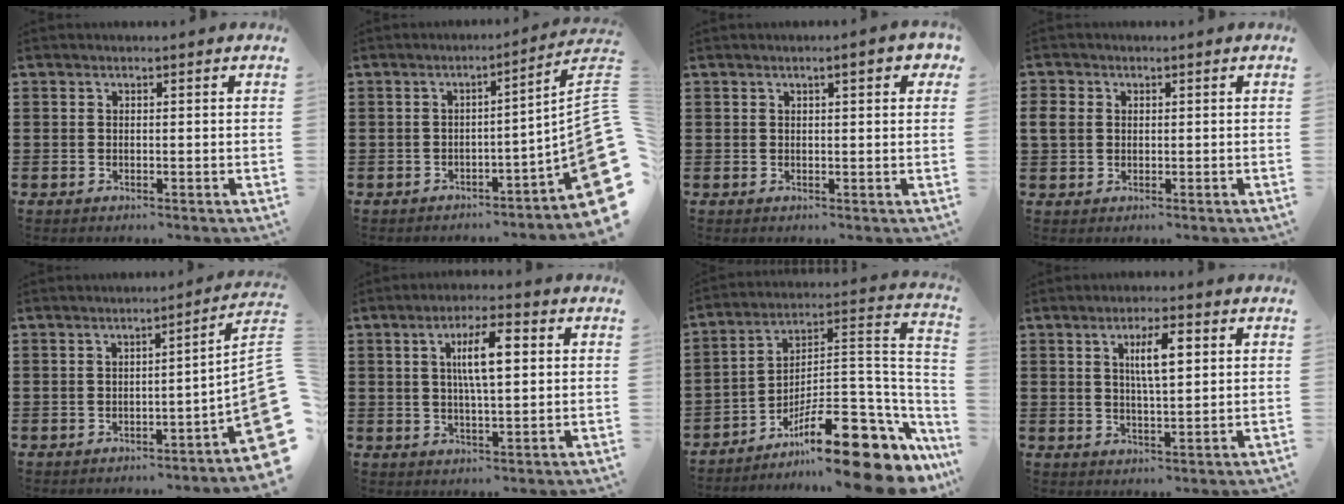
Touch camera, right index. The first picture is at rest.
{"total": 7.4, "force": [-1.7, 1.4, 7.1], "torque": [-0.094, -0.028, -0.031]}
{"total": 2.7, "force": [1.1, 0.5, 2.4], "torque": [-0.040, 0.002, 0.015]}
{"total": 2.5, "force": [0.4, 2.2, 1.1], "torque": [-0.036, 0.005, 0.002]}
{"total": 4.9, "force": [-1.9, 0.2, 4.6], "torque": [-0.069, -0.027, -0.035]}
{"total": 7.3, "force": [1.5, 2.0, 6.9], "torque": [-0.126, 0.007, 0.021]}
{"total": 16.2, "force": [-11.1, 3.7, 11.1], "torque": [-0.167, 0.035, -0.193]}
{"total": 5.9, "force": [1.7, 1.6, 5.4], "torque": [-0.094, 0.001, 0.023]}